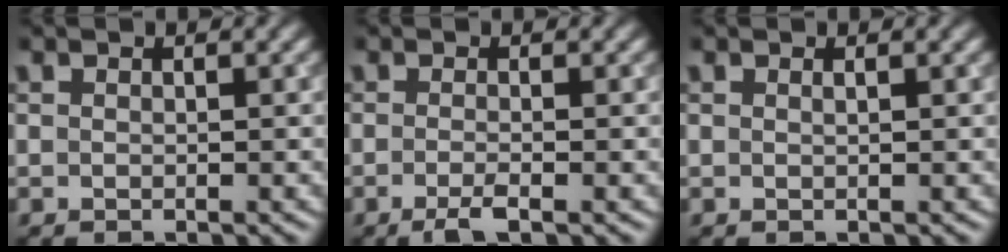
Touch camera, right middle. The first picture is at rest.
{"total": 1.9, "force": [-1.0, 0.4, 1.6], "torque": [-0.026, -0.001, -0.022]}
{"total": 0.5, "force": [0.3, 0.2, 0.4], "torque": [-0.004, 0.001, 0.004]}